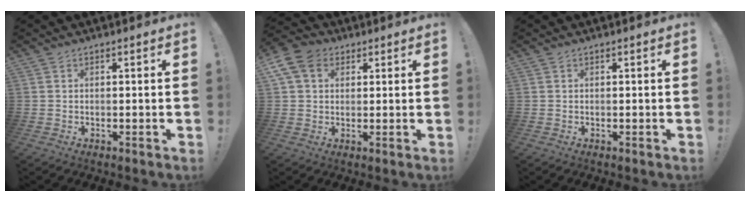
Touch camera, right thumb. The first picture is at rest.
{"total": 9.7, "force": [3.7, 7.2, 5.4], "torque": [-0.111, -0.002, 0.073]}
{"total": 0.0}